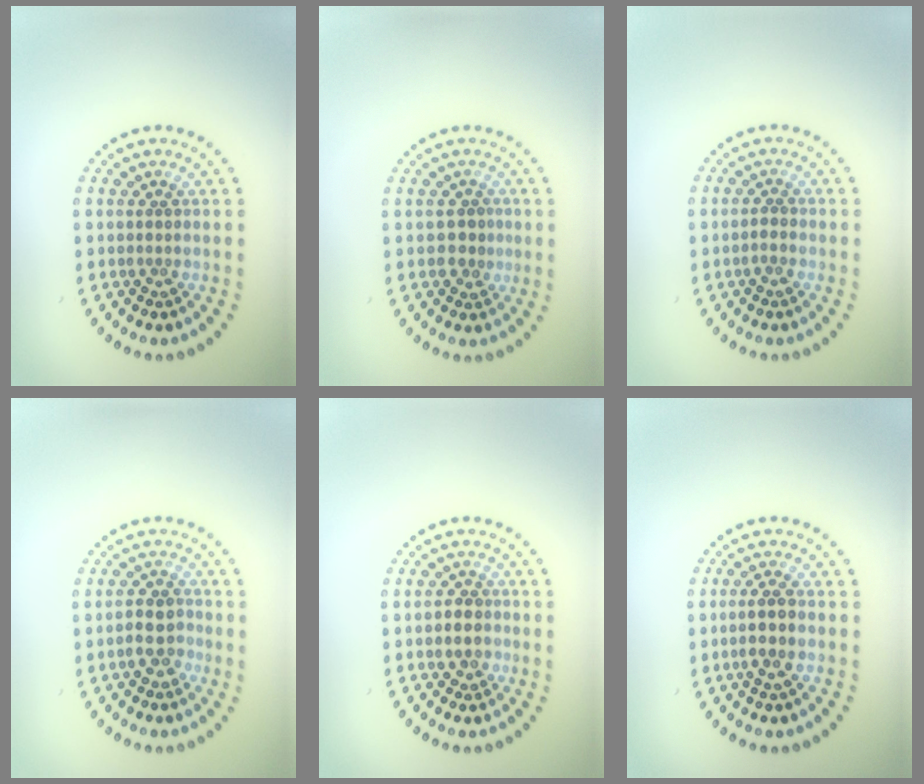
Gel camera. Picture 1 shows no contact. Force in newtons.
{"total": 1.9, "press": 1.8, "slide": 0.7}
{"total": 0.6, "press": 0.5, "slide": 0.2}
{"total": 2.6, "press": 2.4, "slide": 1.0}
{"total": 2.4, "press": 2.3, "slide": 0.8}
{"total": 2.3, "press": 2.1, "slide": 0.9}